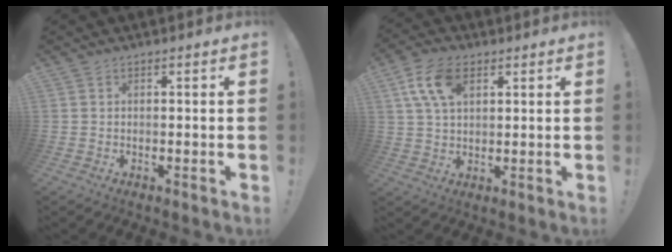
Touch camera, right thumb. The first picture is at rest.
{"total": 11.0, "force": [4.4, 6.4, 7.8], "torque": [-0.150, -0.002, 0.083]}